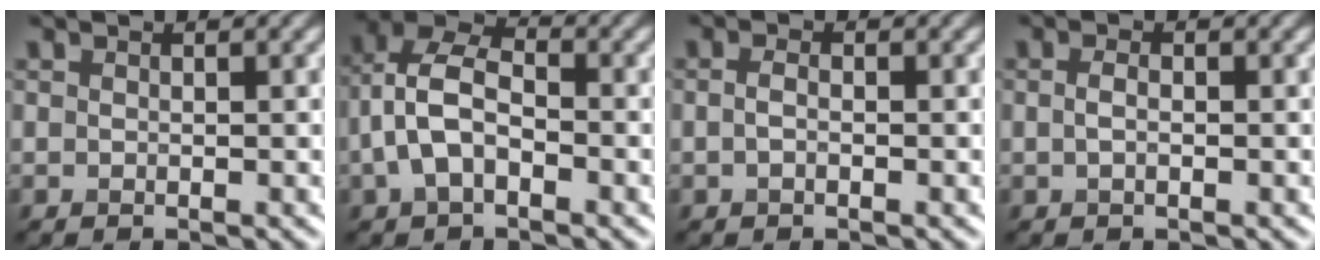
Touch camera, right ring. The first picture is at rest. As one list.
[{"total": 5.4, "force": [-1.0, 3.3, 4.2], "torque": [-0.092, 0.016, -0.028]}, {"total": 1.0, "force": [-0.3, 0.4, 0.9], "torque": [-0.022, -0.002, -0.008]}, {"total": 1.1, "force": [-0.1, 0.6, 1.0], "torque": [-0.021, -0.006, -0.001]}]